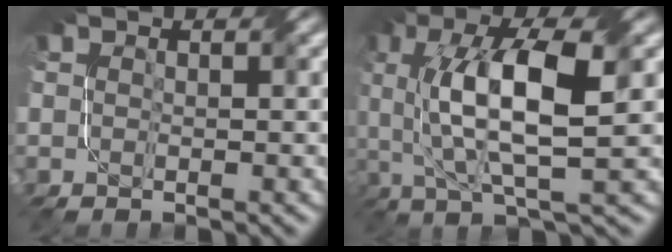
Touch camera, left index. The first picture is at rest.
{"total": 10.0, "force": [1.1, 3.2, 9.4], "torque": [-0.165, 0.011, 0.024]}